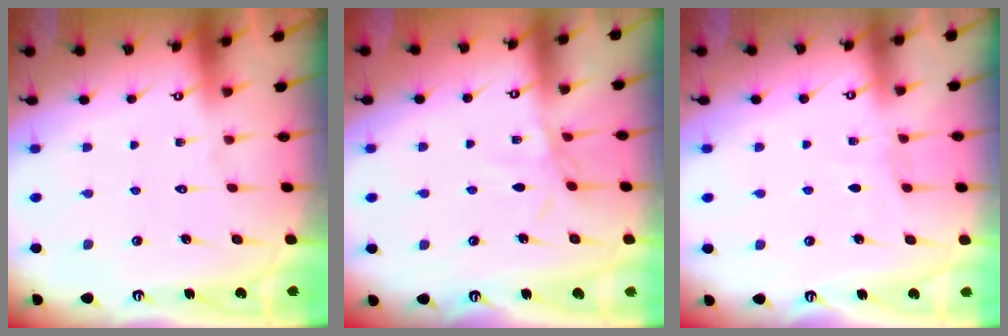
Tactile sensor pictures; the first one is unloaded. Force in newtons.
{"total": 3.2, "press": 3.2, "slide": 0.4}
{"total": 2.6, "press": 2.6, "slide": 0.3}